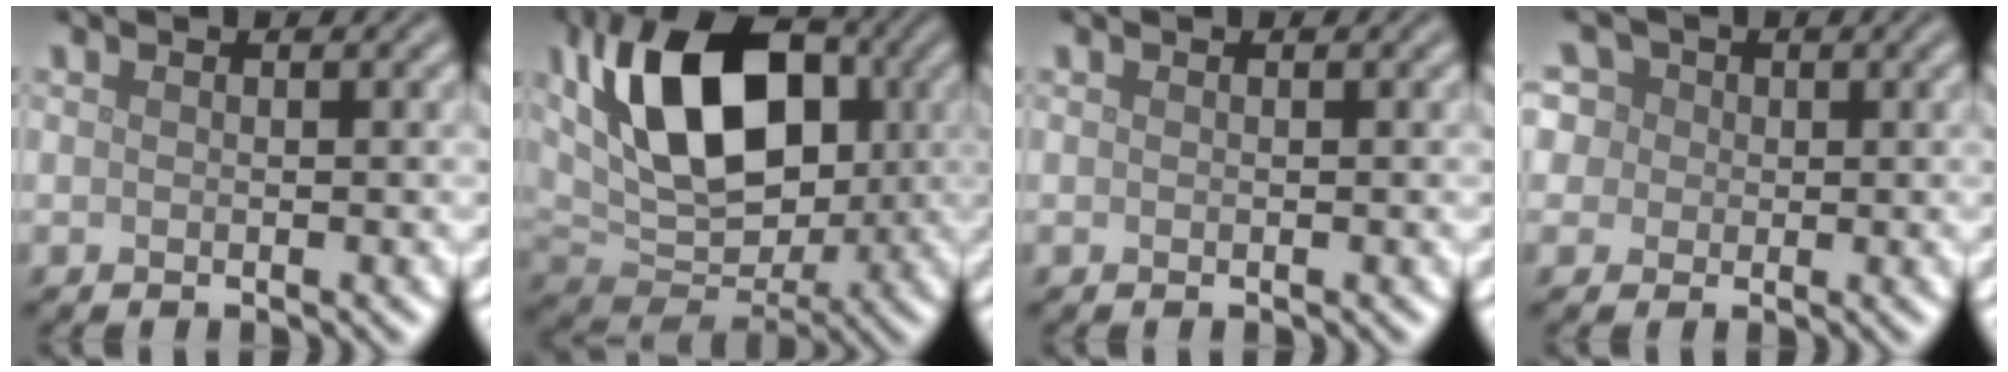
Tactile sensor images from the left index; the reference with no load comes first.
{"total": 12.5, "force": [3.0, 7.7, 9.4], "torque": [-0.154, 0.011, 0.040]}
{"total": 0.0}
{"total": 7.8, "force": [3.6, 6.0, 3.4], "torque": [-0.051, 0.034, 0.025]}